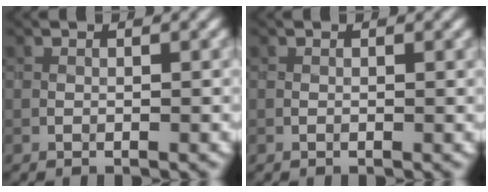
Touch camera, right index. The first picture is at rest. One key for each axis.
{"total": 0.0}